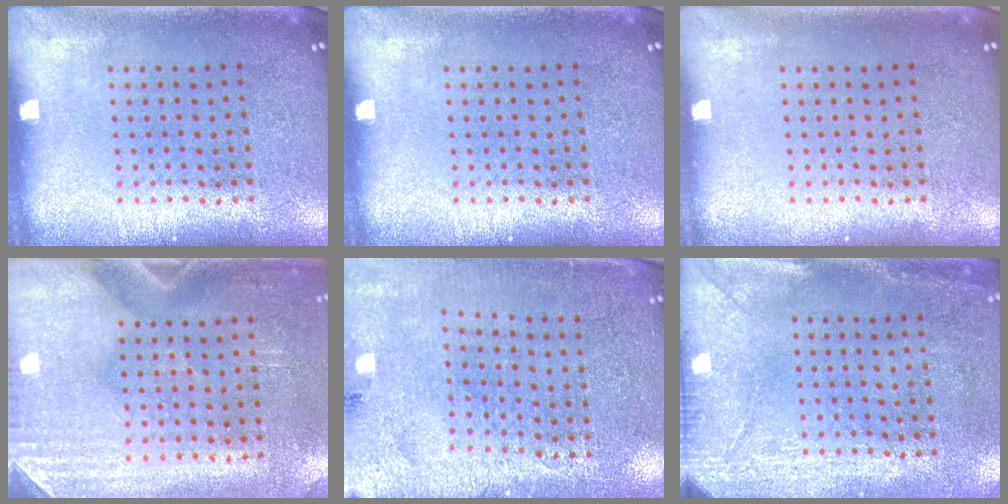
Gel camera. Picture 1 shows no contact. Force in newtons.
{"total": 0.0}
{"total": 0.0}
{"total": 3.0, "press": 2.6, "slide": 1.5}
{"total": 2.8, "press": 2.7, "slide": 0.5}
{"total": 3.0, "press": 2.3, "slide": 1.8}